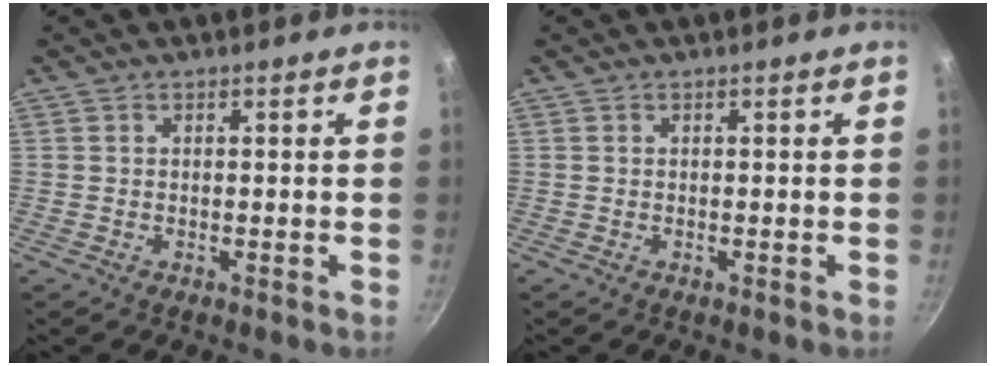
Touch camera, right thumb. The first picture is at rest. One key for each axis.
{"total": 0.0}